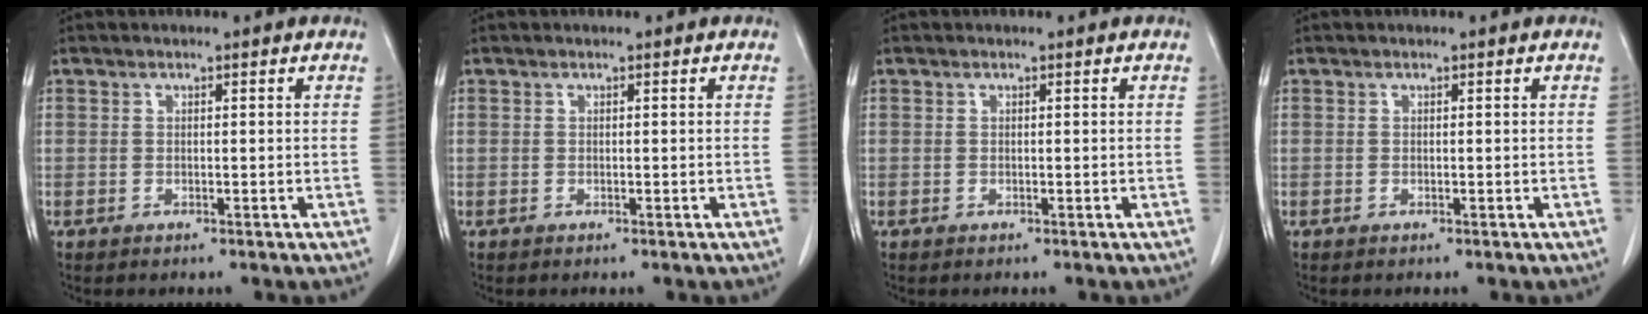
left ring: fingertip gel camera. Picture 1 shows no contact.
{"total": 0.0}
{"total": 0.0}
{"total": 0.0}